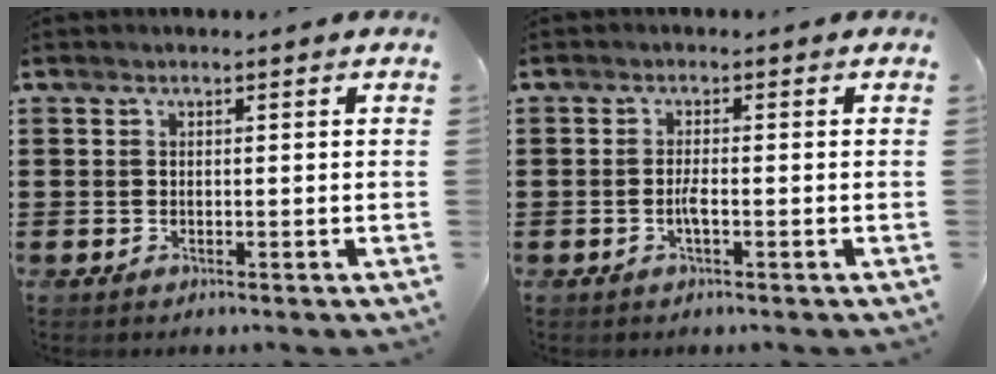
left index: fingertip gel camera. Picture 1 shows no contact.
{"total": 1.8, "force": [-0.6, 0.3, 1.7], "torque": [-0.041, -0.002, -0.013]}